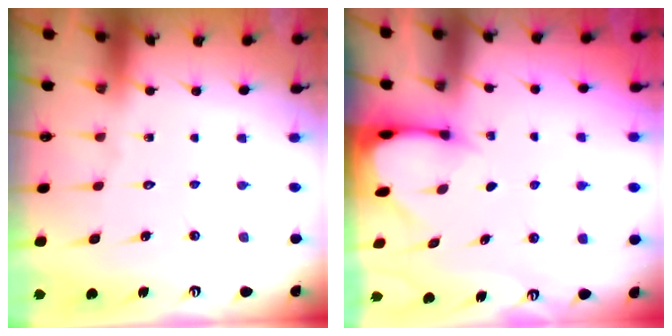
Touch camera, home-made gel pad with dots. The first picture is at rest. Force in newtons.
{"total": 2.5, "press": 2.5, "slide": 0.1}